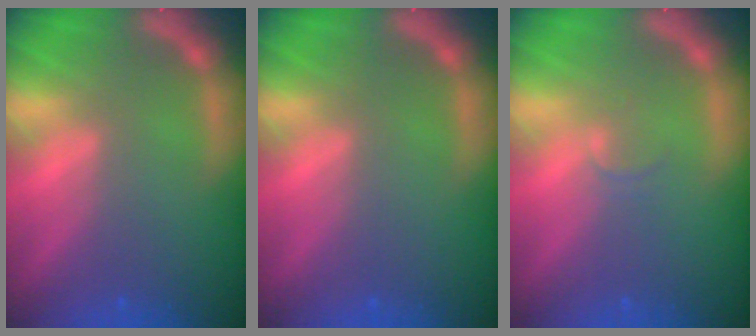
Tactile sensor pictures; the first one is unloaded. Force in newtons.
{"total": 0.0}
{"total": 1.0}